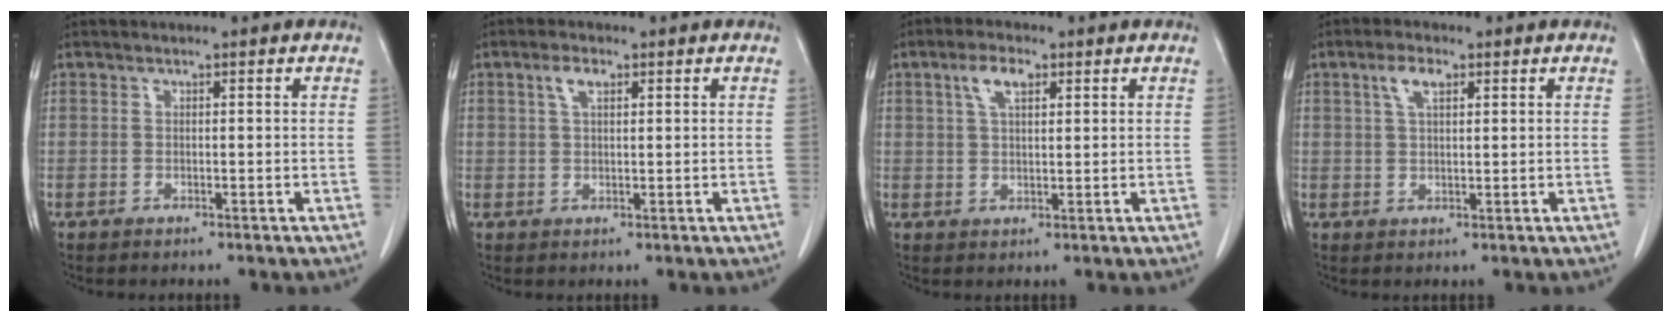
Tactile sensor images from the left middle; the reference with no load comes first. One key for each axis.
{"total": 2.5, "fx": 1.3, "fy": 1.0, "fz": 1.9, "tx": -0.042, "ty": 0.005, "tz": 0.027}
{"total": 4.3, "fx": 2.1, "fy": 1.7, "fz": 3.3, "tx": -0.070, "ty": 0.007, "tz": 0.042}
{"total": 3.5, "fx": 1.8, "fy": 1.3, "fz": 2.7, "tx": -0.059, "ty": 0.006, "tz": 0.037}